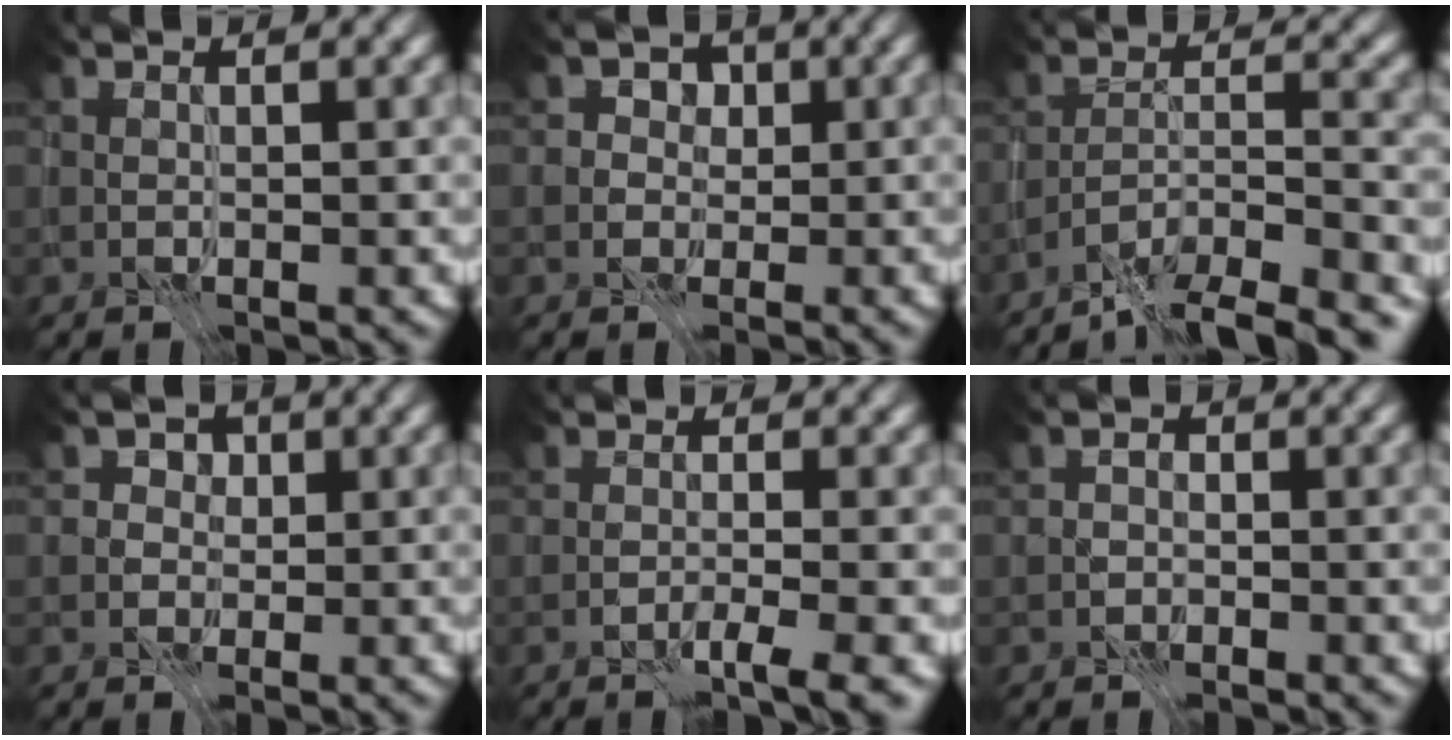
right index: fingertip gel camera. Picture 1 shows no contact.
{"total": 2.9, "force": [0.4, 2.7, 0.9], "torque": [0.006, 0.011, -0.010]}
{"total": 9.7, "force": [-8.8, 1.5, 3.7], "torque": [-0.046, -0.002, -0.131]}
{"total": 2.3, "force": [0.2, 2.3, 0.5], "torque": [0.012, 0.011, -0.010]}
{"total": 2.7, "force": [-2.1, 0.2, 1.7], "torque": [-0.021, 0.007, -0.043]}
{"total": 1.5, "force": [-1.4, 0.5, -0.3], "torque": [0.006, 0.008, -0.026]}